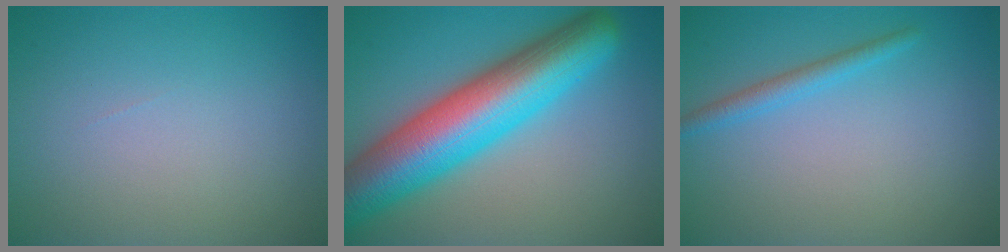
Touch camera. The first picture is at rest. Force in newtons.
{"total": 11.8, "press": 11.8, "slide": 0.3}
{"total": 1.8, "press": 1.8, "slide": 0.1}